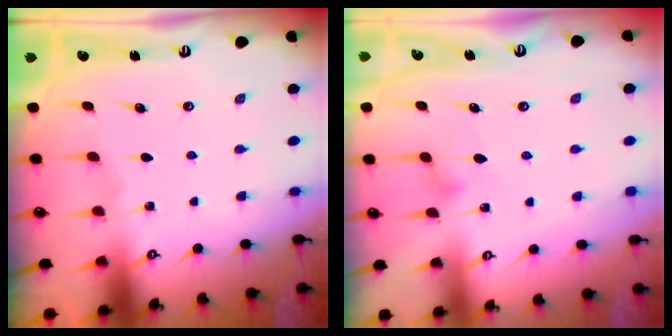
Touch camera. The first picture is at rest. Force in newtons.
{"total": 7.7, "press": 7.7, "slide": 0.5}